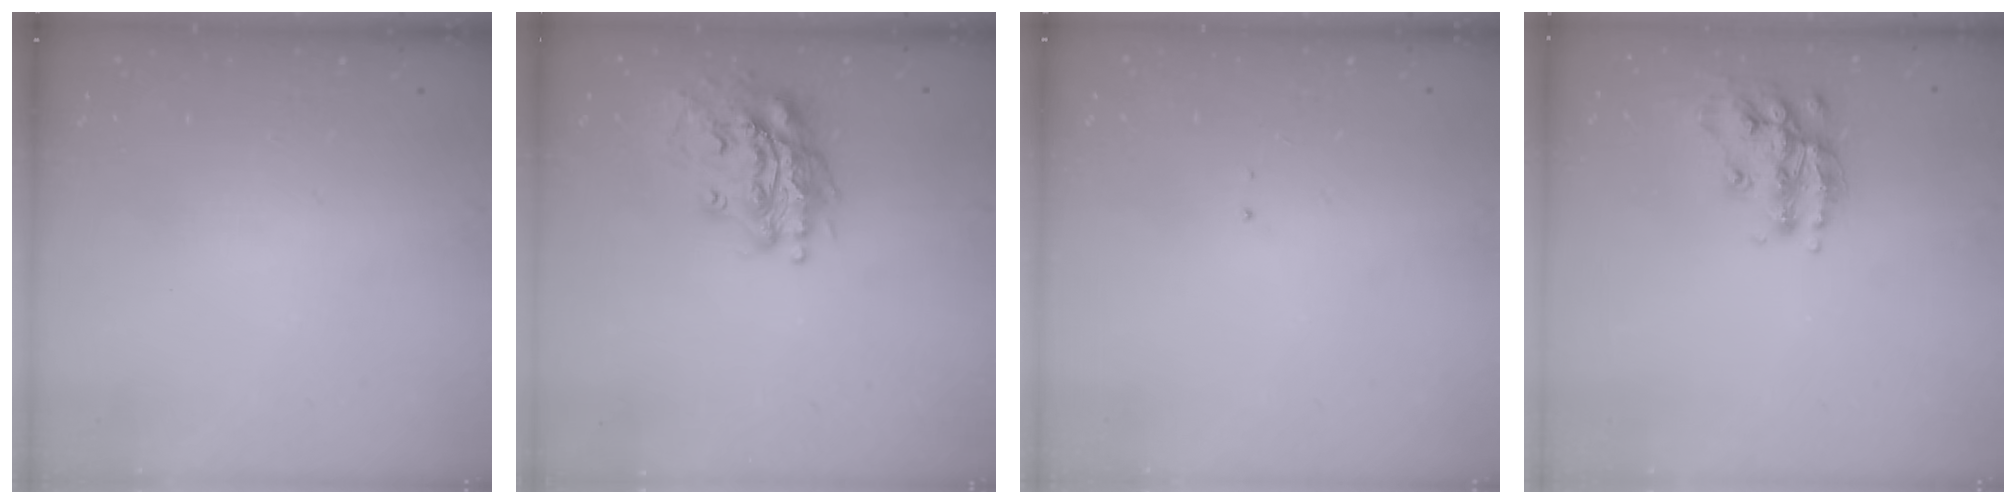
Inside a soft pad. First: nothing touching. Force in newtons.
{"total": 18.0, "press": 17.8, "slide": 2.5}
{"total": 0.7, "press": 0.7, "slide": 0.1}
{"total": 15.1, "press": 15.0, "slide": 1.0}